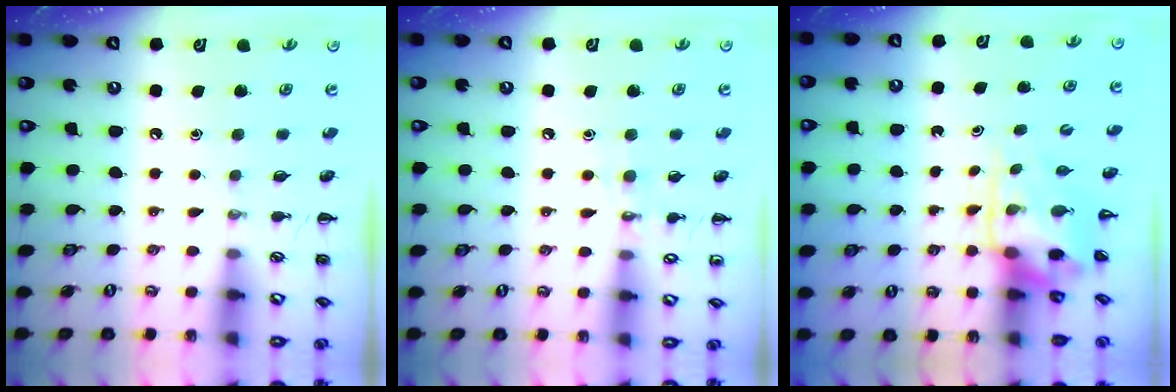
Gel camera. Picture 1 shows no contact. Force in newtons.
{"total": 6.3, "press": 6.0, "slide": 1.6}
{"total": 4.0, "press": 3.9, "slide": 0.8}